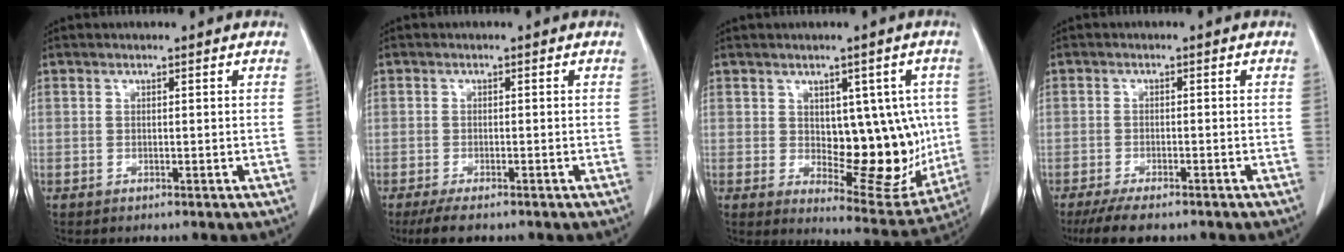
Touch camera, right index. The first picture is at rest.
{"total": 3.2, "force": [-2.5, 1.2, 1.8], "torque": [-0.037, -0.006, -0.039]}
{"total": 12.9, "force": [0.4, 6.8, 11.0], "torque": [-0.117, 0.005, 0.030]}
{"total": 5.5, "force": [-4.3, 1.8, 2.8], "torque": [-0.046, -0.009, -0.071]}